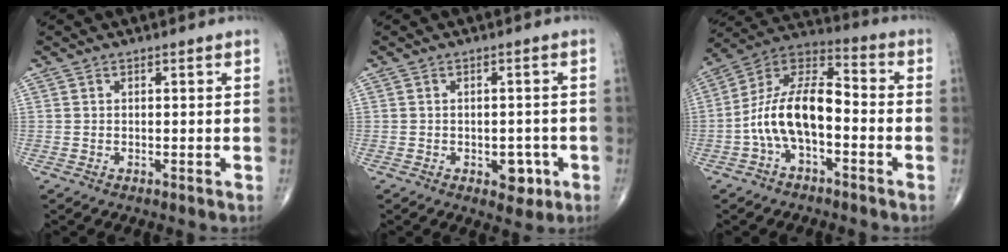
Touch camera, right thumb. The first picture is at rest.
{"total": 4.3, "force": [-1.7, 2.7, 2.9], "torque": [-0.015, 0.006, -0.018]}
{"total": 13.8, "force": [-3.2, 6.8, 11.6], "torque": [-0.214, 0.053, -0.067]}